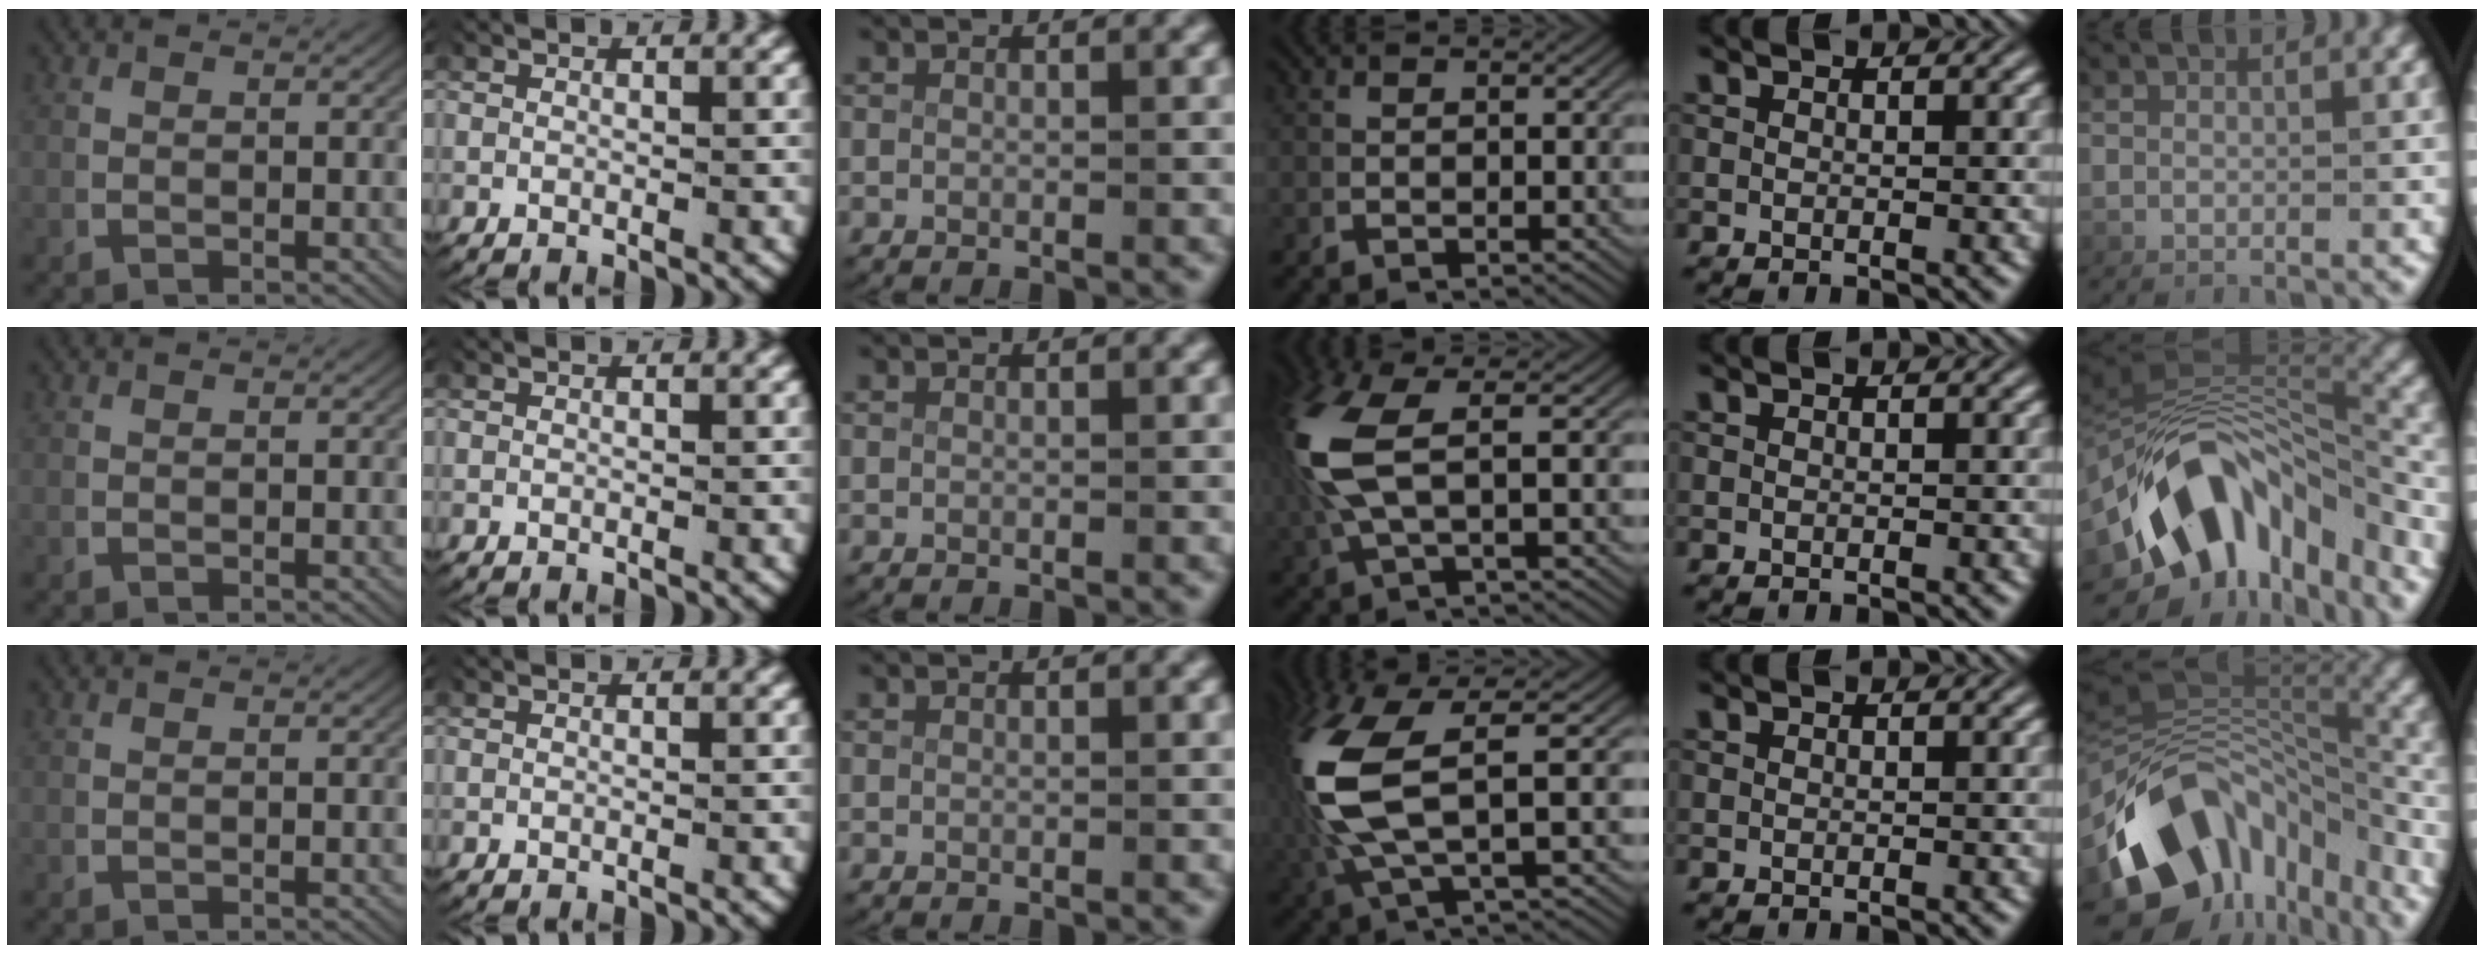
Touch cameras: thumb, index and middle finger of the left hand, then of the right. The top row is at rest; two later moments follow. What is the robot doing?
{"motion": "lift_and_place", "object": "fork"}